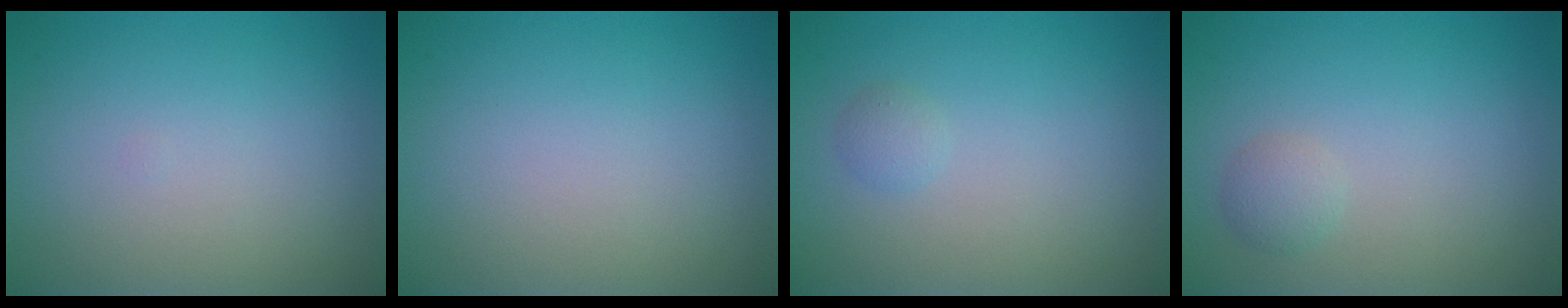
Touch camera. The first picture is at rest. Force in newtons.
{"total": 0.0}
{"total": 0.8, "press": 0.8, "slide": 0.0}
{"total": 1.3, "press": 1.3, "slide": 0.0}